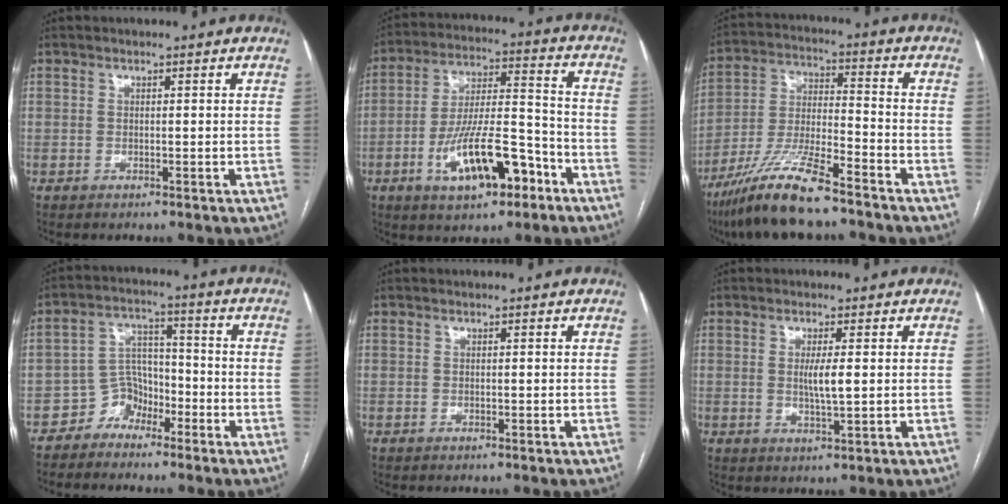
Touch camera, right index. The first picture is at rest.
{"total": 14.1, "force": [-6.7, 4.5, 11.6], "torque": [-0.209, 0.013, -0.104]}
{"total": 13.3, "force": [-10.0, 1.6, 8.6], "torque": [-0.173, -0.016, -0.184]}
{"total": 5.1, "force": [-3.6, 3.5, 0.7], "torque": [-0.004, 0.018, -0.065]}
{"total": 0.0}
{"total": 3.4, "force": [0.4, 0.2, 3.4], "torque": [-0.065, -0.006, 0.008]}